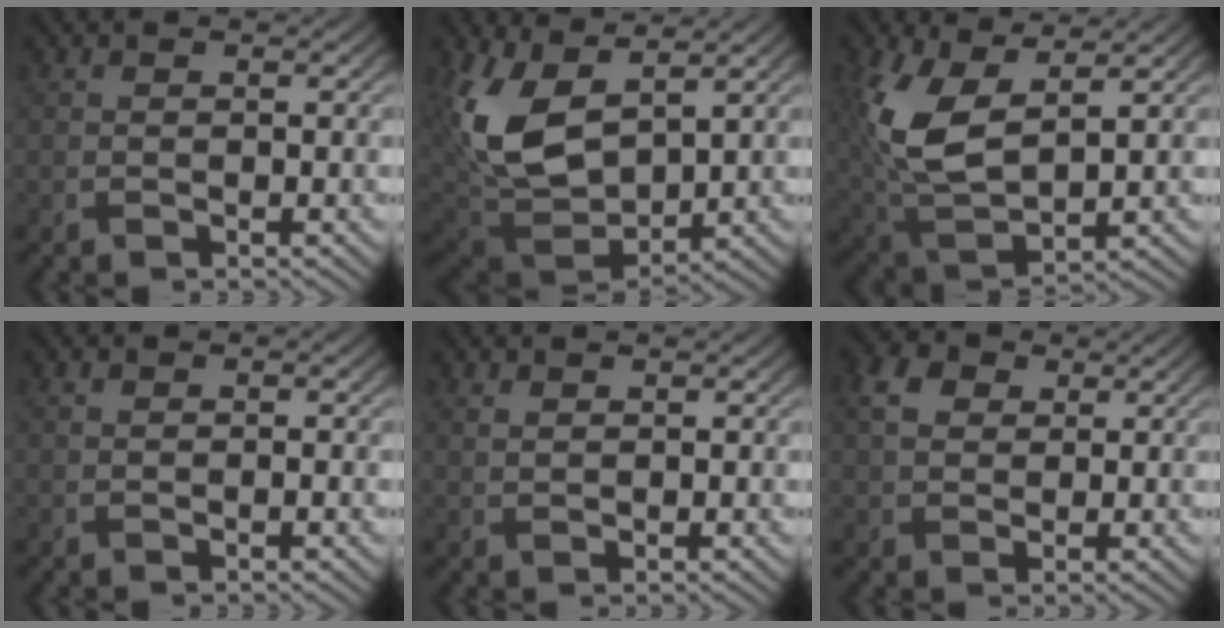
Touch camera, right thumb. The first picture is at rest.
{"total": 13.9, "force": [4.7, 7.8, 10.5], "torque": [-0.259, -0.006, 0.099]}
{"total": 11.4, "force": [3.2, 5.9, 9.2], "torque": [-0.234, -0.005, 0.065]}
{"total": 0.6, "force": [-0.2, 0.2, 0.5], "torque": [-0.010, -0.001, -0.002]}
{"total": 1.0, "force": [0.8, 0.4, 0.5], "torque": [-0.019, -0.003, 0.020]}
{"total": 4.3, "force": [1.4, 3.3, 2.4], "torque": [-0.063, 0.010, 0.023]}